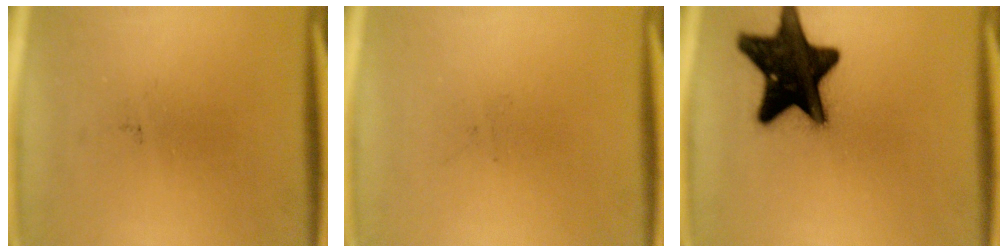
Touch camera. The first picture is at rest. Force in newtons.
{"total": 0.0}
{"total": 19.3}